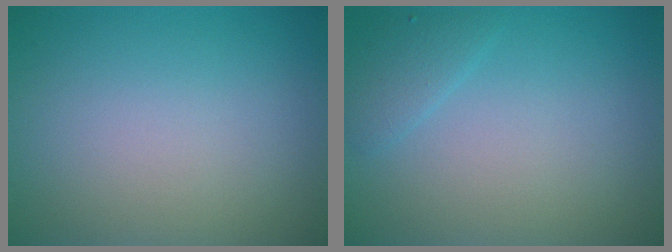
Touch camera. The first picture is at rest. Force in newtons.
{"total": 1.4, "press": 1.4, "slide": 0.1}